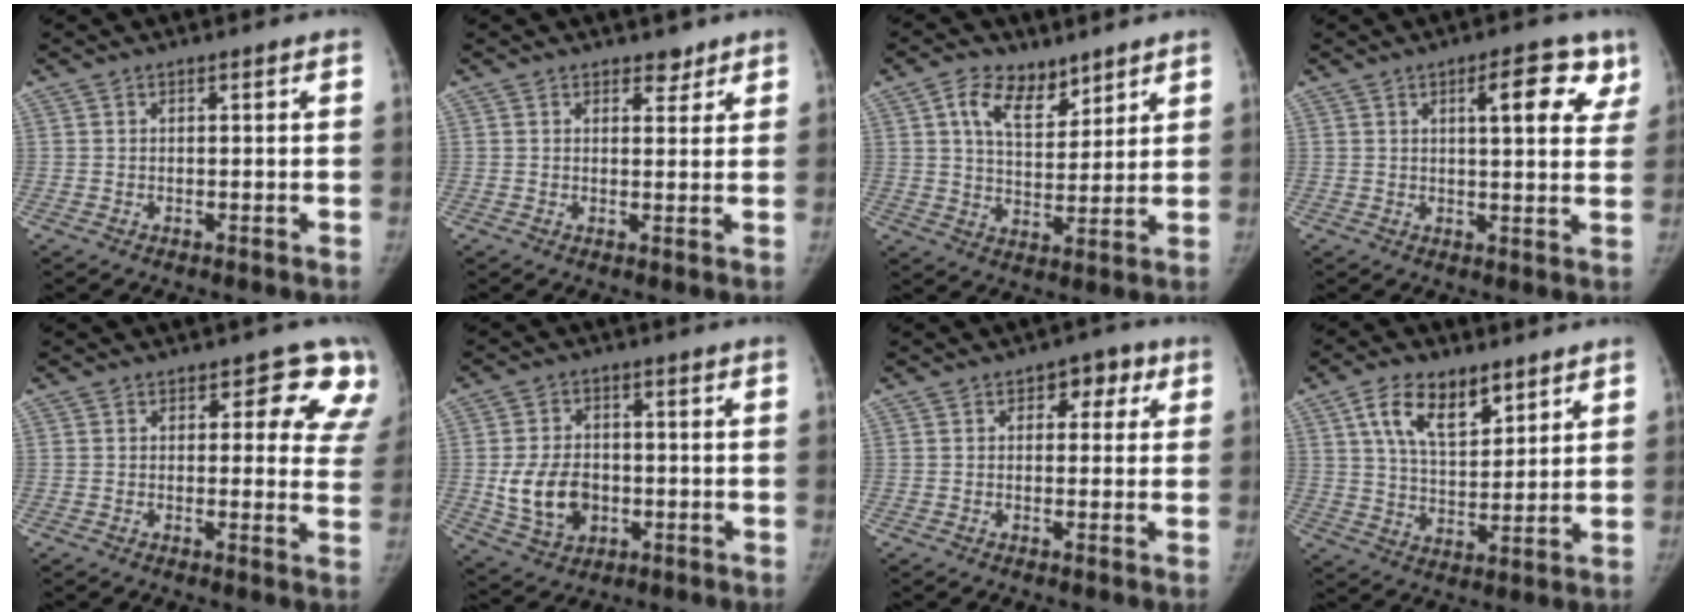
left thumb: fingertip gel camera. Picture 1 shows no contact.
{"total": 2.5, "force": [1.9, 1.5, 0.5], "torque": [0.013, -0.011, 0.023]}
{"total": 9.2, "force": [5.5, 5.2, 5.2], "torque": [-0.065, -0.034, 0.099]}
{"total": 10.0, "force": [4.7, 3.8, 8.0], "torque": [-0.068, -0.015, 0.055]}
{"total": 9.8, "force": [5.9, 5.7, 5.4], "torque": [-0.002, -0.023, 0.041]}
{"total": 10.2, "force": [-1.5, 7.7, 6.5], "torque": [-0.097, 0.004, -0.015]}
{"total": 4.9, "force": [1.7, 3.4, 3.1], "torque": [-0.001, 0.003, 0.012]}
{"total": 11.6, "force": [6.3, 6.0, 7.8], "torque": [-0.113, -0.029, 0.119]}